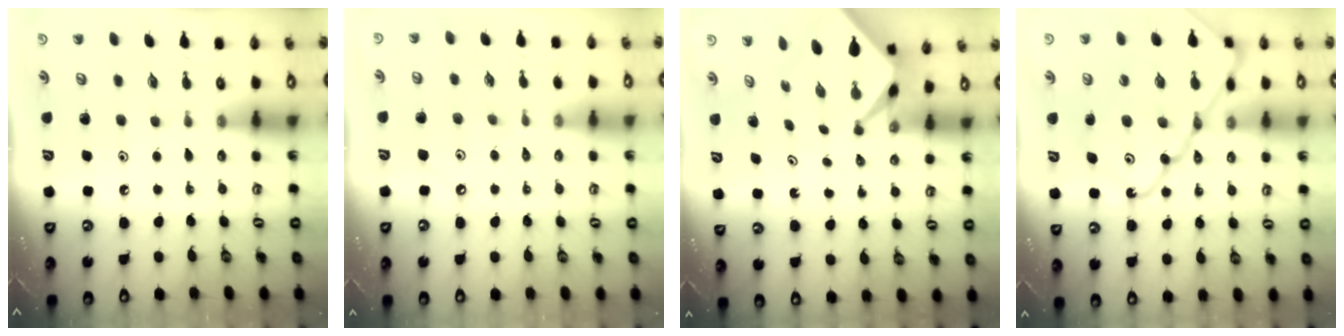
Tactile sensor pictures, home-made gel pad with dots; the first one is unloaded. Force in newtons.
{"total": 2.9, "press": 2.9, "slide": 0.5}
{"total": 2.5, "press": 2.5, "slide": 0.2}
{"total": 20.6, "press": 20.5, "slide": 2.0}